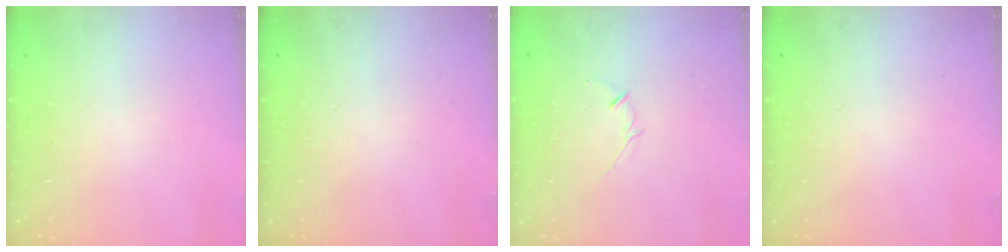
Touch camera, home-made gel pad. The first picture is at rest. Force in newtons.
{"total": 0.0}
{"total": 2.9, "press": 2.8, "slide": 0.6}
{"total": 0.0}